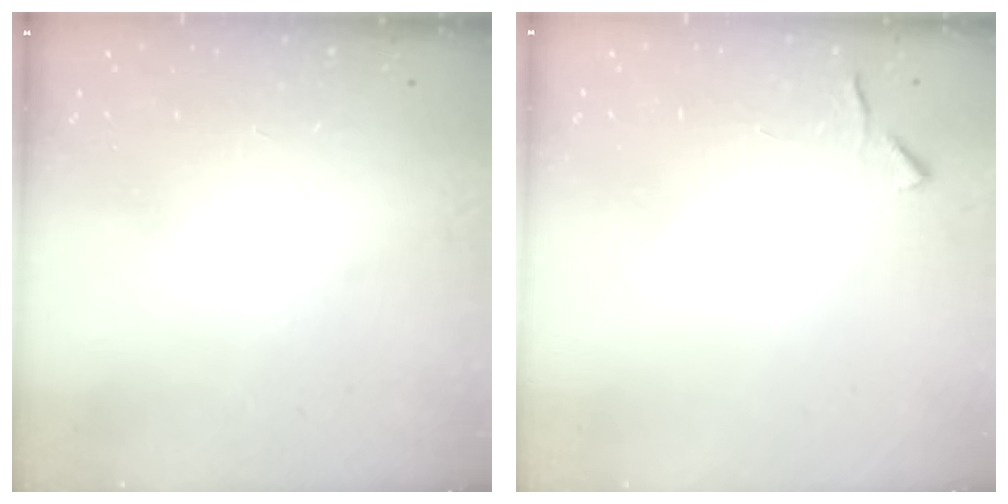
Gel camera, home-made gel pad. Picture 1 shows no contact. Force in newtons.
{"total": 4.2, "press": 4.1, "slide": 0.6}